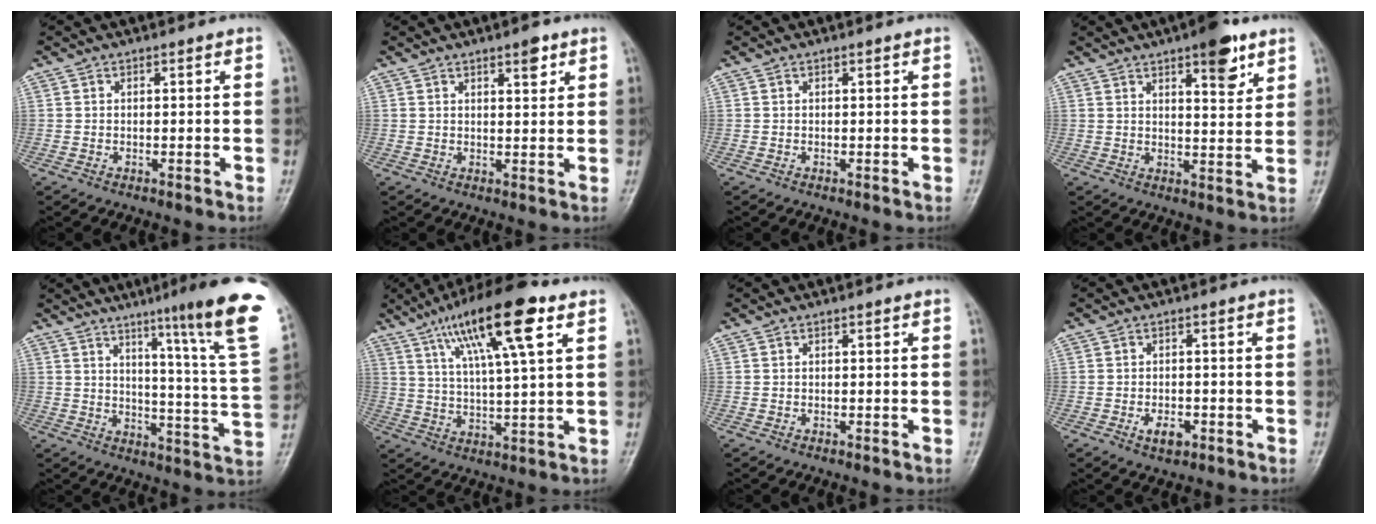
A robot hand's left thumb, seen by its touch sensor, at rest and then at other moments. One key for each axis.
{"total": 3.3, "fx": 2.1, "fy": 1.2, "fz": 2.3, "tx": -0.023, "ty": -0.012, "tz": 0.030}
{"total": 0.0}
{"total": 8.3, "fx": 5.0, "fy": 2.6, "fz": 6.1, "tx": -0.068, "ty": -0.027, "tz": 0.068}
{"total": 20.1, "fx": 12.4, "fy": 0.2, "fz": 15.8, "tx": -0.194, "ty": -0.075, "tz": 0.158}
{"total": 17.1, "fx": 8.5, "fy": 3.3, "fz": 14.4, "tx": -0.242, "ty": -0.013, "tz": 0.146}
{"total": 0.0}
{"total": 3.3, "fx": -1.4, "fy": 1.9, "fz": 2.3, "tx": -0.034, "ty": 0.005, "tz": -0.018}